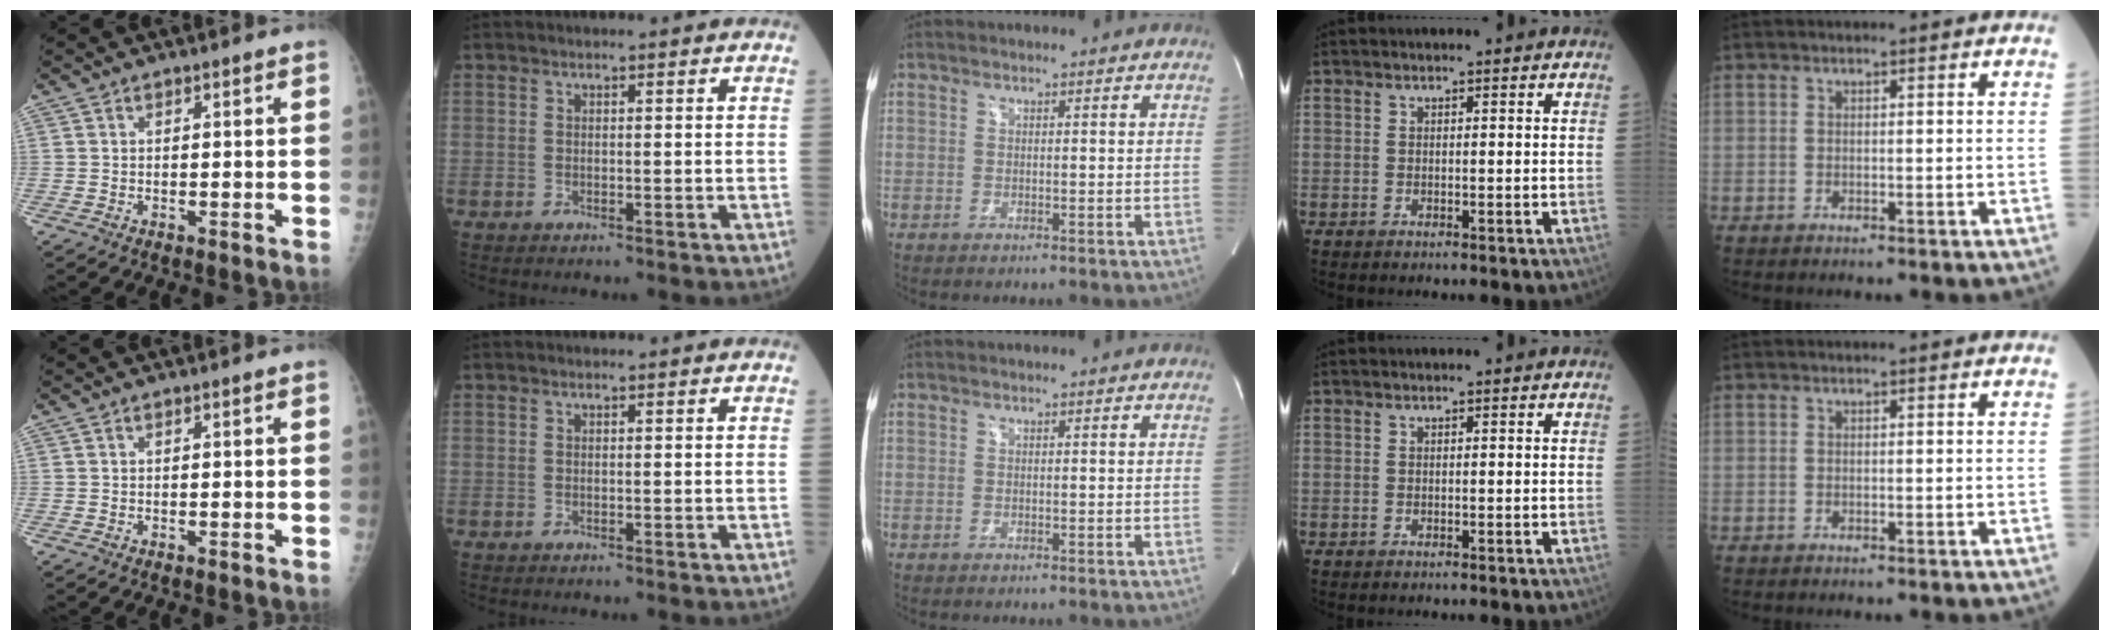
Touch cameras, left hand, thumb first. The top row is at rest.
{}